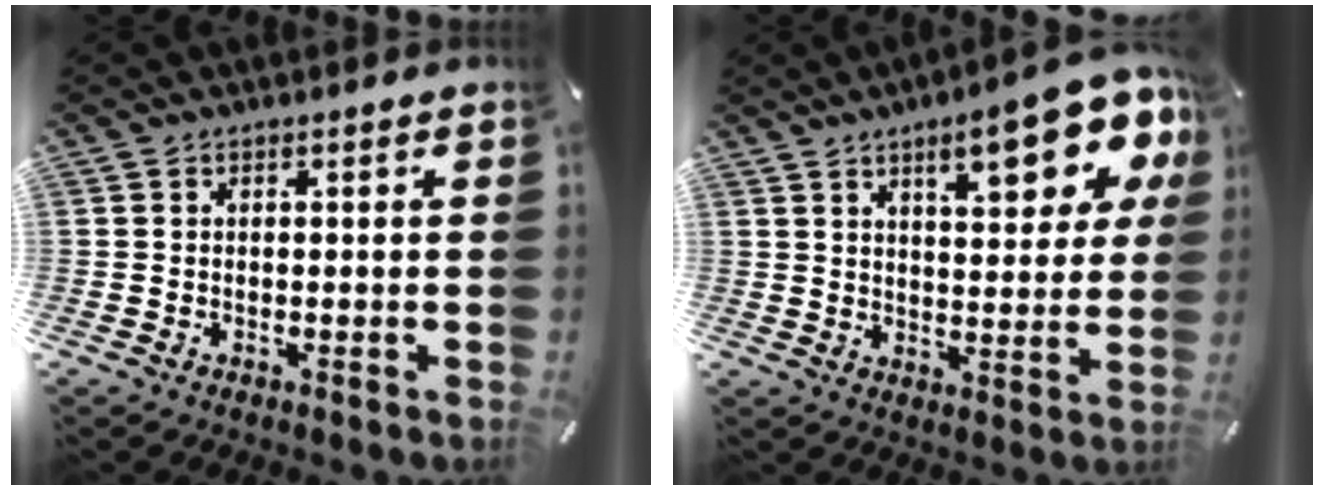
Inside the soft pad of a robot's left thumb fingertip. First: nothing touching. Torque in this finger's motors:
{"motor_torque": [2.51, 2.50, 1.39, -1.38, 0.17]}